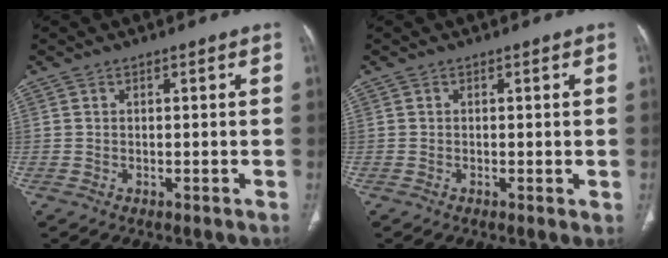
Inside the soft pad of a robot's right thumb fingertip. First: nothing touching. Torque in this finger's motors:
{"motor_torque": [-0.30, 0.61, -0.31, 0.01, -0.03]}